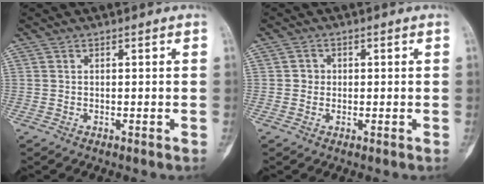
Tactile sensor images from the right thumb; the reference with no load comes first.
{"total": 1.7, "force": [0.0, 1.6, 0.5], "torque": [0.006, 0.006, -0.005]}